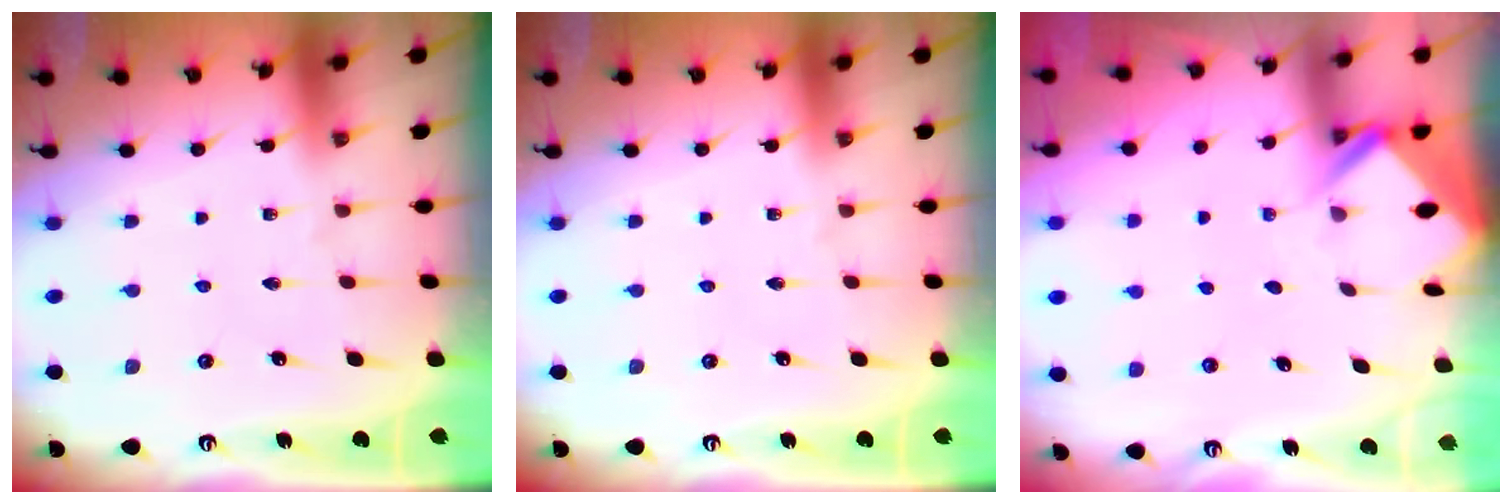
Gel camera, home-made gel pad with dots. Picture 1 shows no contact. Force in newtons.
{"total": 0.0}
{"total": 3.0, "press": 3.0, "slide": 0.2}